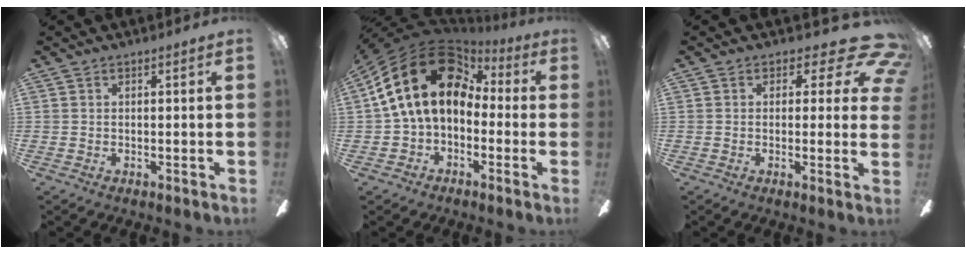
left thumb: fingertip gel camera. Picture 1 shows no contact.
{"total": 19.4, "force": [5.0, 12.8, 13.7], "torque": [-0.276, -0.005, 0.088]}
{"total": 8.8, "force": [4.9, 3.9, 6.2], "torque": [-0.063, -0.036, 0.085]}